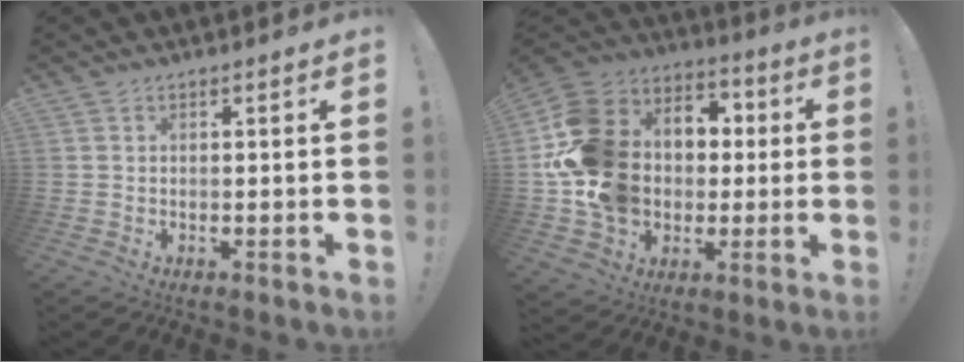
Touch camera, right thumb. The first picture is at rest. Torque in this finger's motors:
{"motor_torque": [2.60, 2.40, 2.14, -0.46, 0.65]}